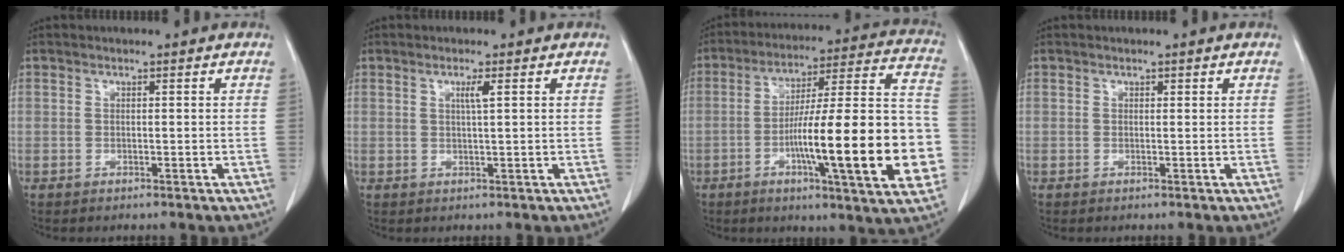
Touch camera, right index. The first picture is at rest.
{"total": 1.7, "force": [0.6, -0.2, 1.5], "torque": [-0.029, -0.002, 0.011]}
{"total": 24.4, "force": [-5.9, 2.2, 23.6], "torque": [-0.290, 0.013, -0.086]}
{"total": 0.0}